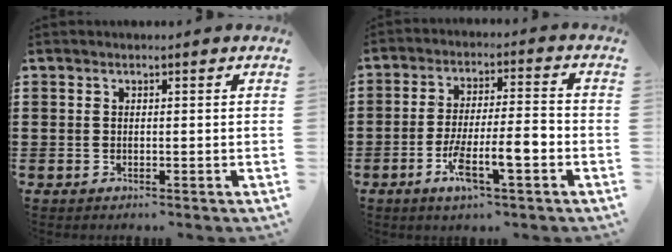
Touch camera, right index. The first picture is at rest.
{"total": 9.1, "force": [-3.6, 2.0, 8.1], "torque": [-0.149, 0.000, -0.064]}